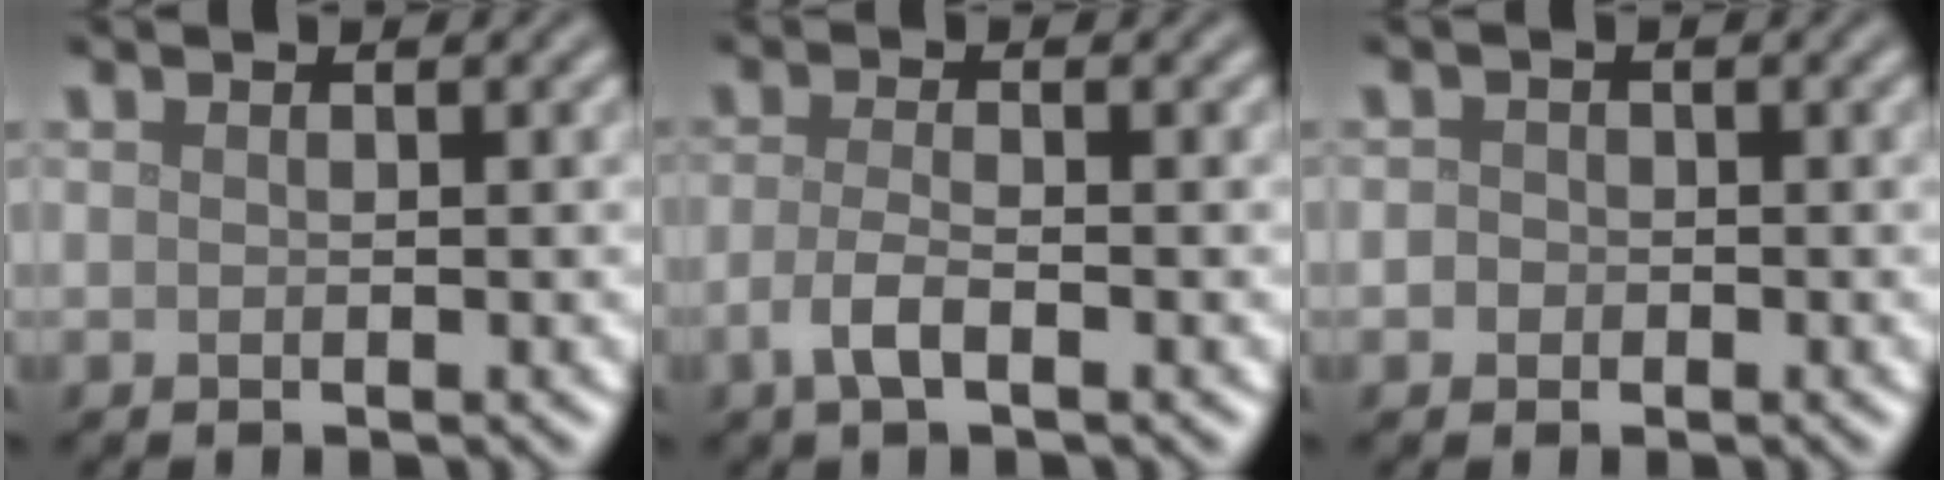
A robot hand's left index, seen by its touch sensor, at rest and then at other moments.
{"total": 2.4, "force": [-1.1, 0.8, 2.0], "torque": [-0.045, 0.000, -0.027]}
{"total": 1.3, "force": [-0.2, 1.2, 0.4], "torque": [0.006, 0.000, -0.013]}